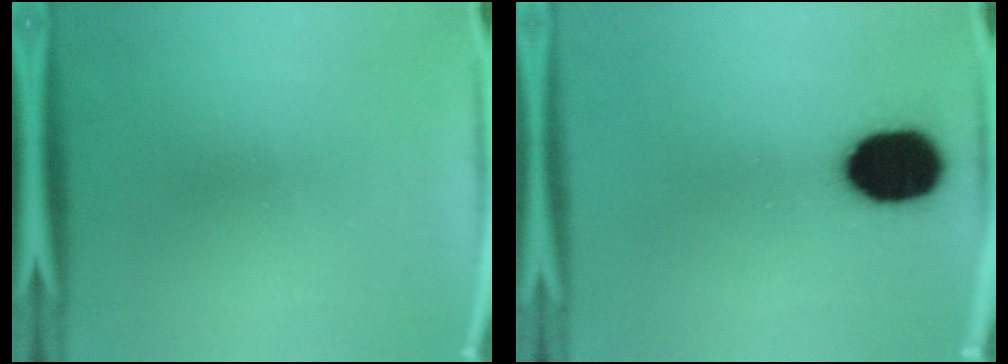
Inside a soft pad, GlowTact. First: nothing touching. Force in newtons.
{"total": 17.6}